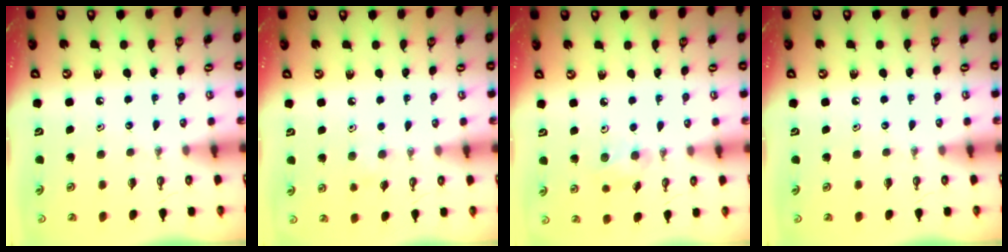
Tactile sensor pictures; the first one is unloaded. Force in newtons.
{"total": 6.4, "press": 5.7, "slide": 2.9}
{"total": 5.5, "press": 5.0, "slide": 2.3}
{"total": 0.0}